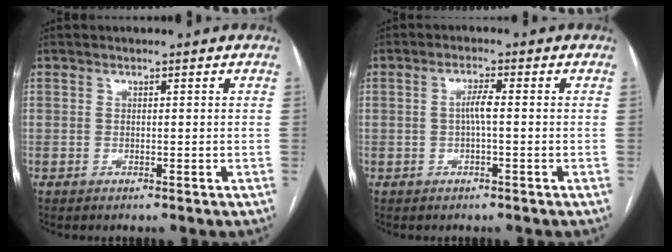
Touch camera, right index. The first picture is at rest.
{"total": 2.5, "force": [-0.2, 0.1, 2.5], "torque": [-0.046, 0.003, -0.003]}